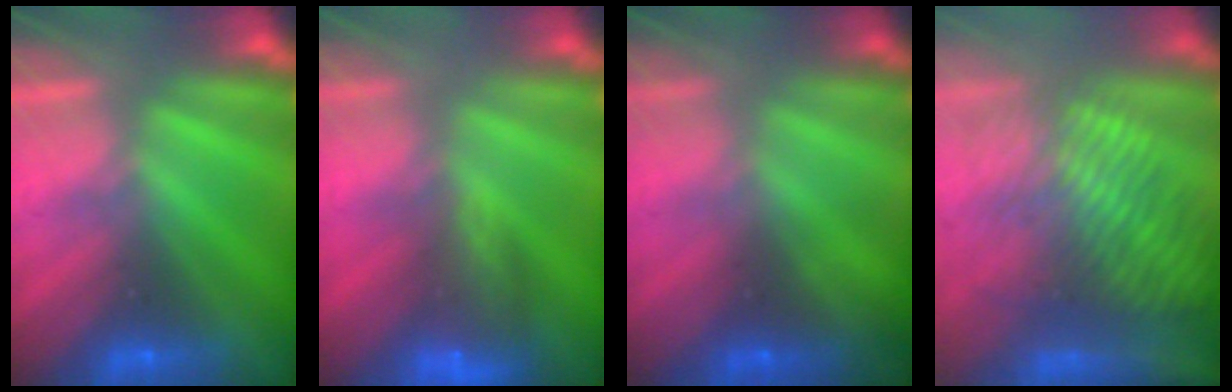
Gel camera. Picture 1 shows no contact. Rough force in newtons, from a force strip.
{"total": 7.4}
{"total": 1.2}
{"total": 8.4}